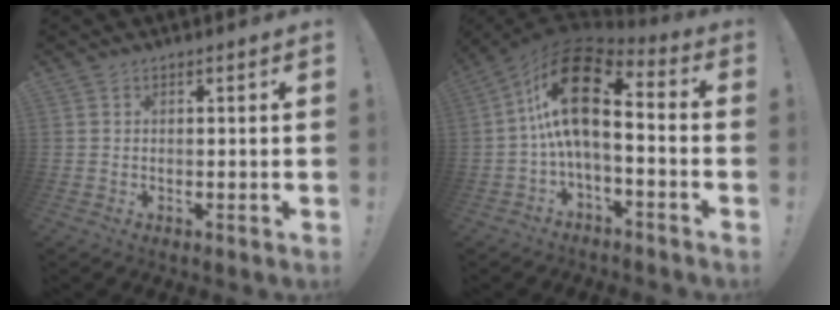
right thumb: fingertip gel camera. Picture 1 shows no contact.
{"total": 17.7, "force": [2.9, 8.3, 15.4], "torque": [-0.289, -0.003, 0.055]}